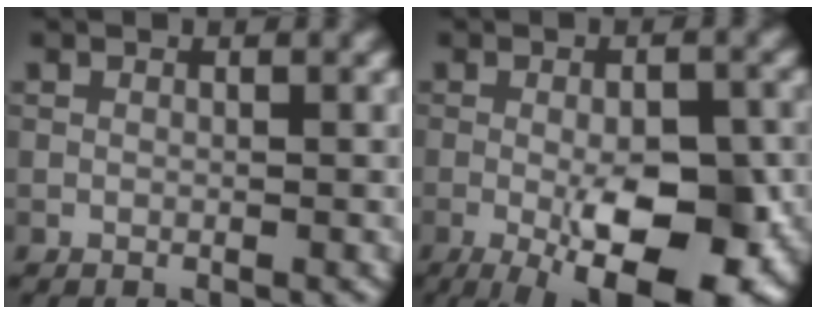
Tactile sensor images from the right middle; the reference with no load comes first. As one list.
[{"total": 11.4, "force": [-3.7, 4.4, 9.8], "torque": [-0.130, -0.014, -0.045]}]